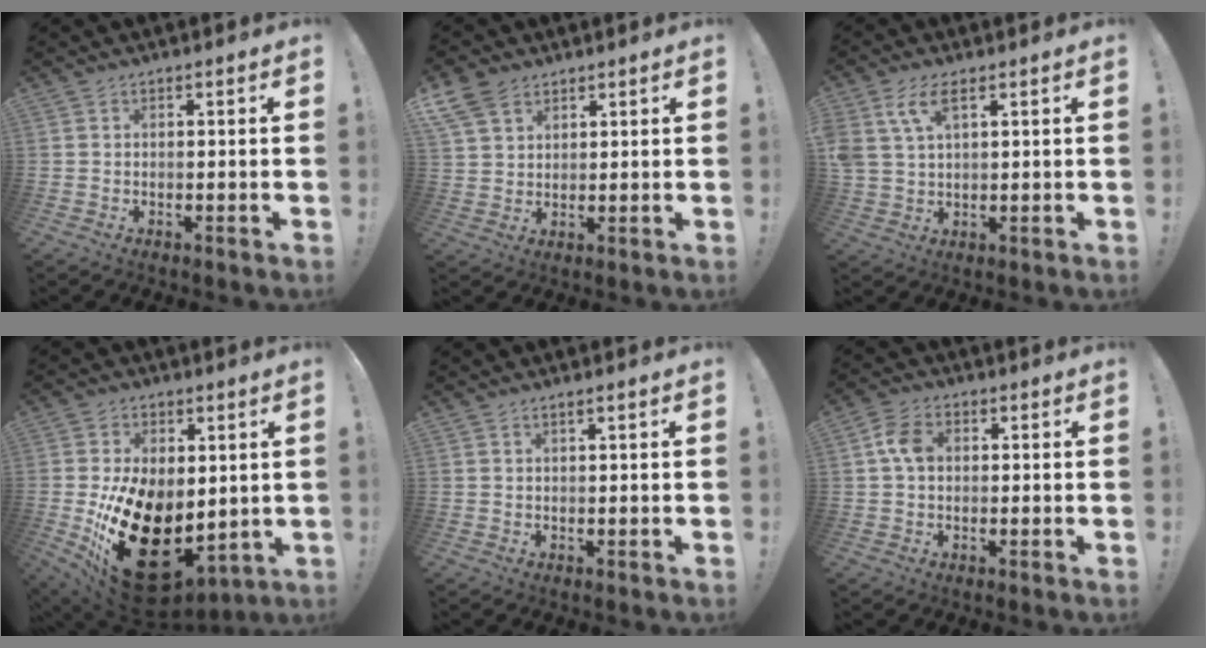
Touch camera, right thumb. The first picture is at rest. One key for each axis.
{"total": 8.4, "fx": 5.5, "fy": 5.2, "fz": 3.7, "tx": -0.079, "ty": -0.020, "tz": 0.108}
{"total": 7.9, "fx": 4.0, "fy": 3.5, "fz": 5.8, "tx": -0.127, "ty": -0.009, "tz": 0.076}
{"total": 25.8, "fx": -6.2, "fy": 16.7, "fz": 18.7, "tx": -0.328, "ty": 0.020, "tz": -0.077}
{"total": 1.2, "fx": 0.7, "fy": -0.2, "fz": 0.9, "tx": -0.014, "ty": -0.002, "tz": 0.011}
{"total": 6.4, "fx": 0.7, "fy": 4.4, "fz": 4.5, "tx": -0.078, "ty": 0.010, "tz": 0.012}